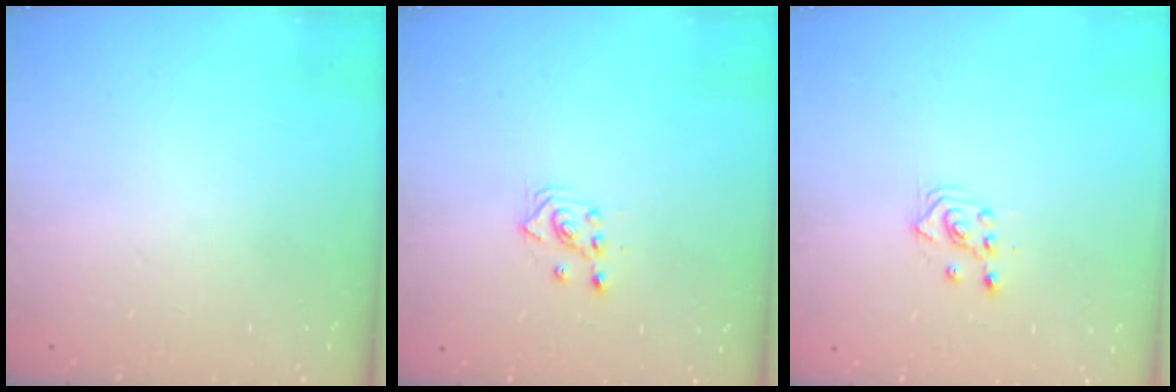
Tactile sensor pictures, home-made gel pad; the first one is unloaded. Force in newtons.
{"total": 2.5, "press": 2.5, "slide": 0.3}
{"total": 2.5, "press": 2.5, "slide": 0.3}